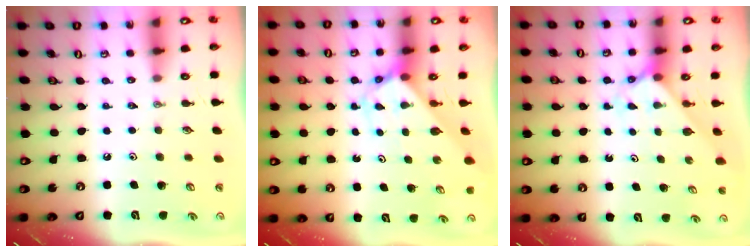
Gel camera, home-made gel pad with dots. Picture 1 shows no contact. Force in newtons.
{"total": 2.7, "press": 2.7, "slide": 0.2}
{"total": 2.3, "press": 2.3, "slide": 0.2}